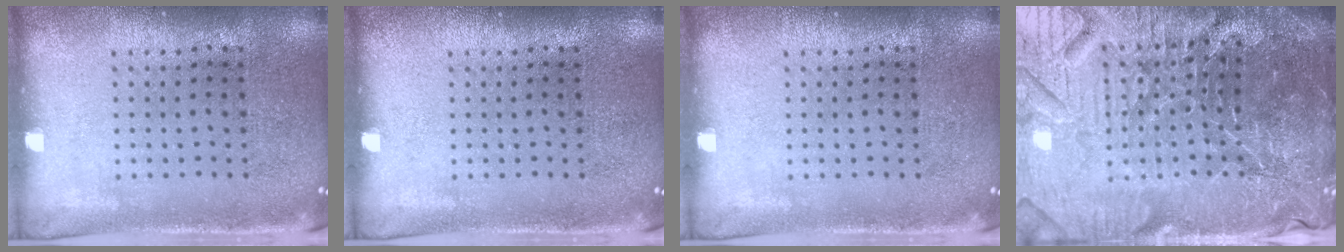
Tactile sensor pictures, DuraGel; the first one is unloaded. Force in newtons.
{"total": 0.0}
{"total": 0.0}
{"total": 6.6, "press": 5.9, "slide": 2.8}